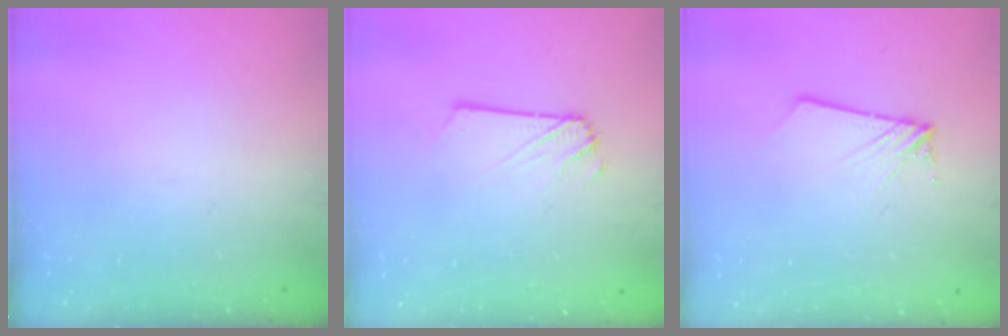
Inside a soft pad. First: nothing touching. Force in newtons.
{"total": 2.1, "press": 2.1, "slide": 0.0}
{"total": 2.2, "press": 2.2, "slide": 0.3}